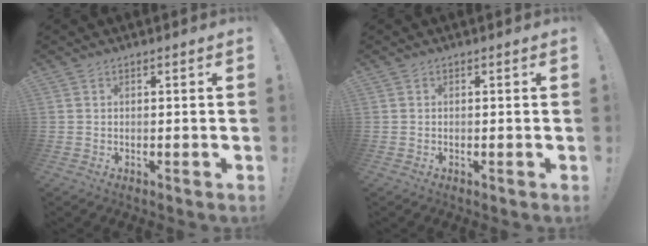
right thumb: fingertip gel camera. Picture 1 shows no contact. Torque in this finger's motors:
{"motor_torque": [-0.26, 0.12, -0.07, 0.15, -0.06]}